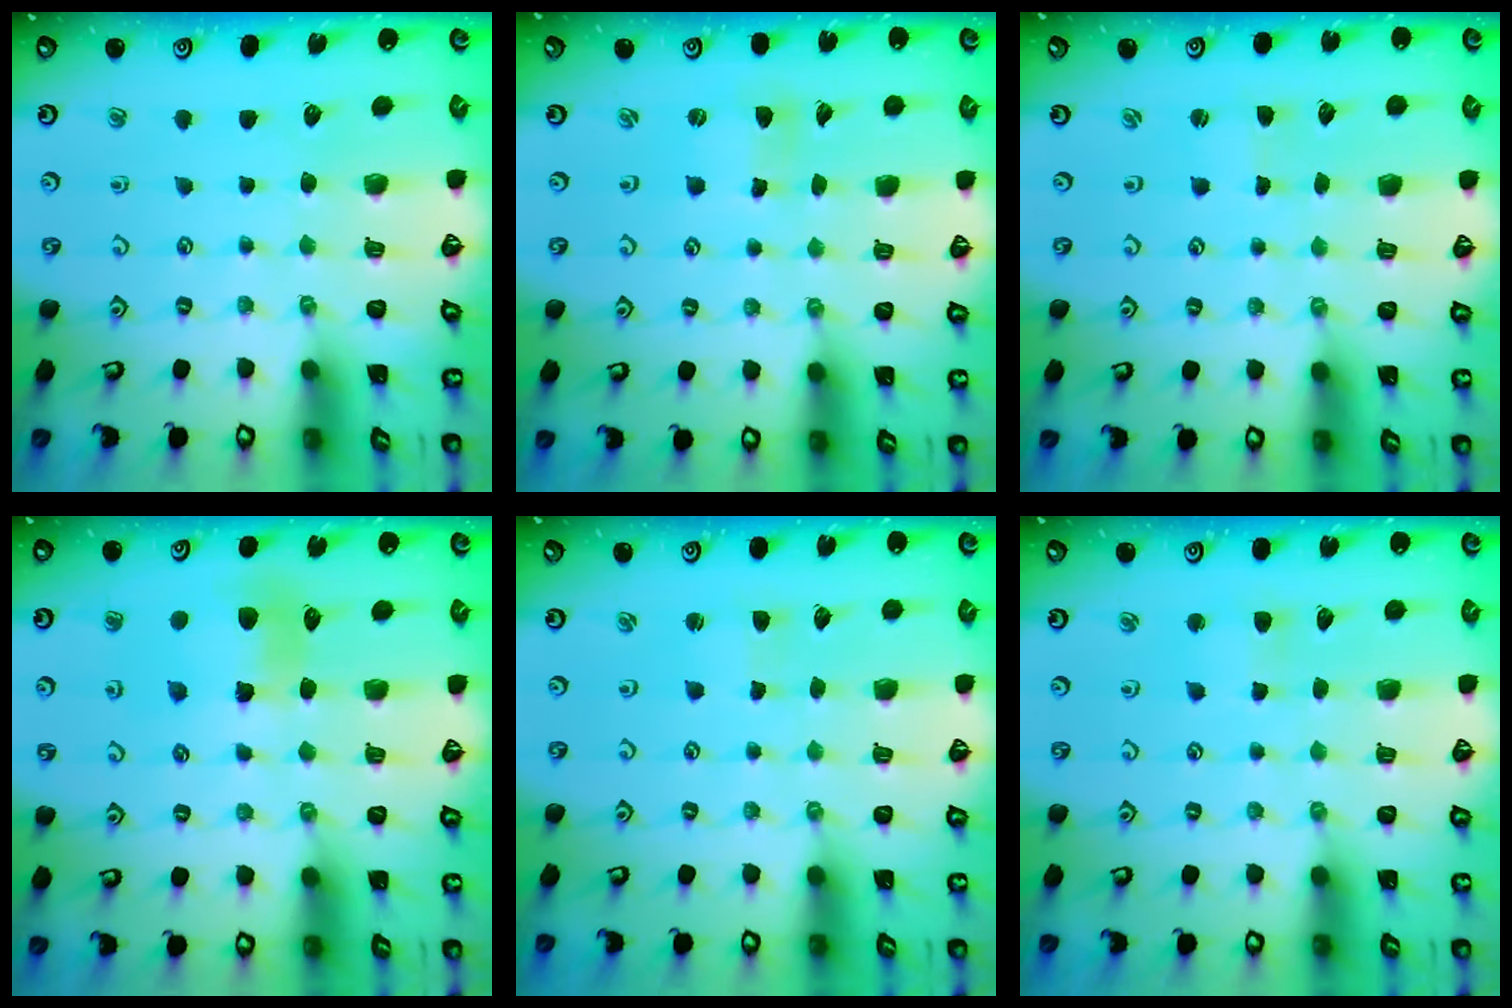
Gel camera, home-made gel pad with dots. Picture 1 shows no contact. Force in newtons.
{"total": 2.0, "press": 2.0, "slide": 0.1}
{"total": 0.0}
{"total": 8.6, "press": 8.5, "slide": 0.5}
{"total": 1.5, "press": 1.4, "slide": 0.2}
{"total": 3.1, "press": 3.0, "slide": 0.5}